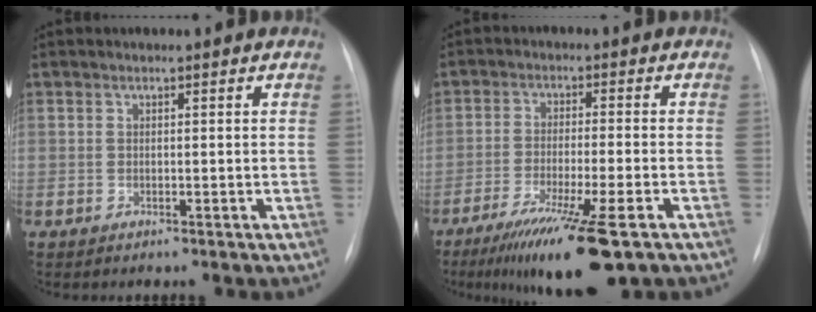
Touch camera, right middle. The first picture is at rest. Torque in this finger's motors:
{"motor_torque": [1.10, -1.04, 0.28, 0.14]}